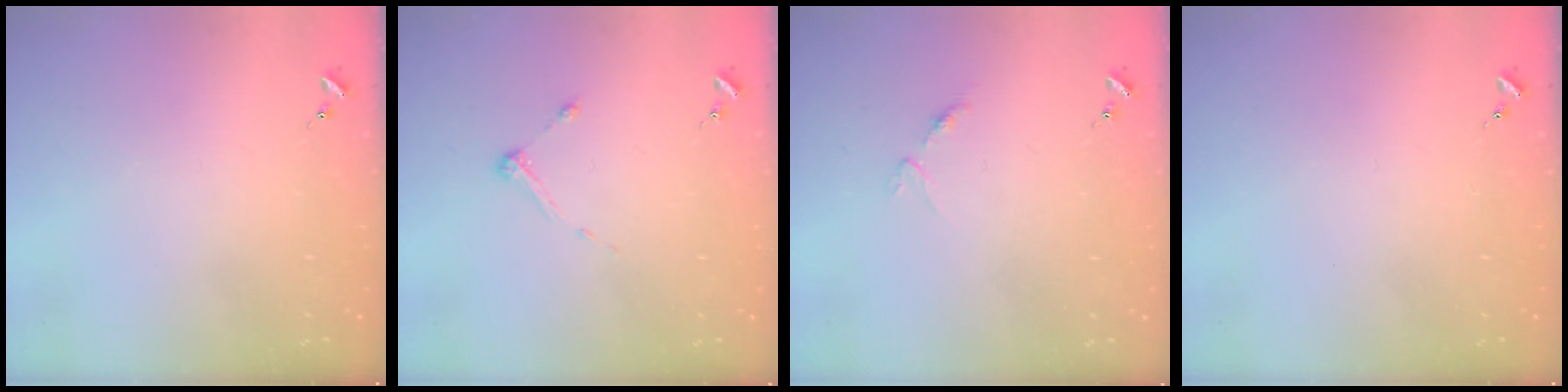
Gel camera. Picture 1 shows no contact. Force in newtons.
{"total": 4.1, "press": 4.1, "slide": 0.5}
{"total": 3.0, "press": 2.9, "slide": 0.4}
{"total": 0.0}